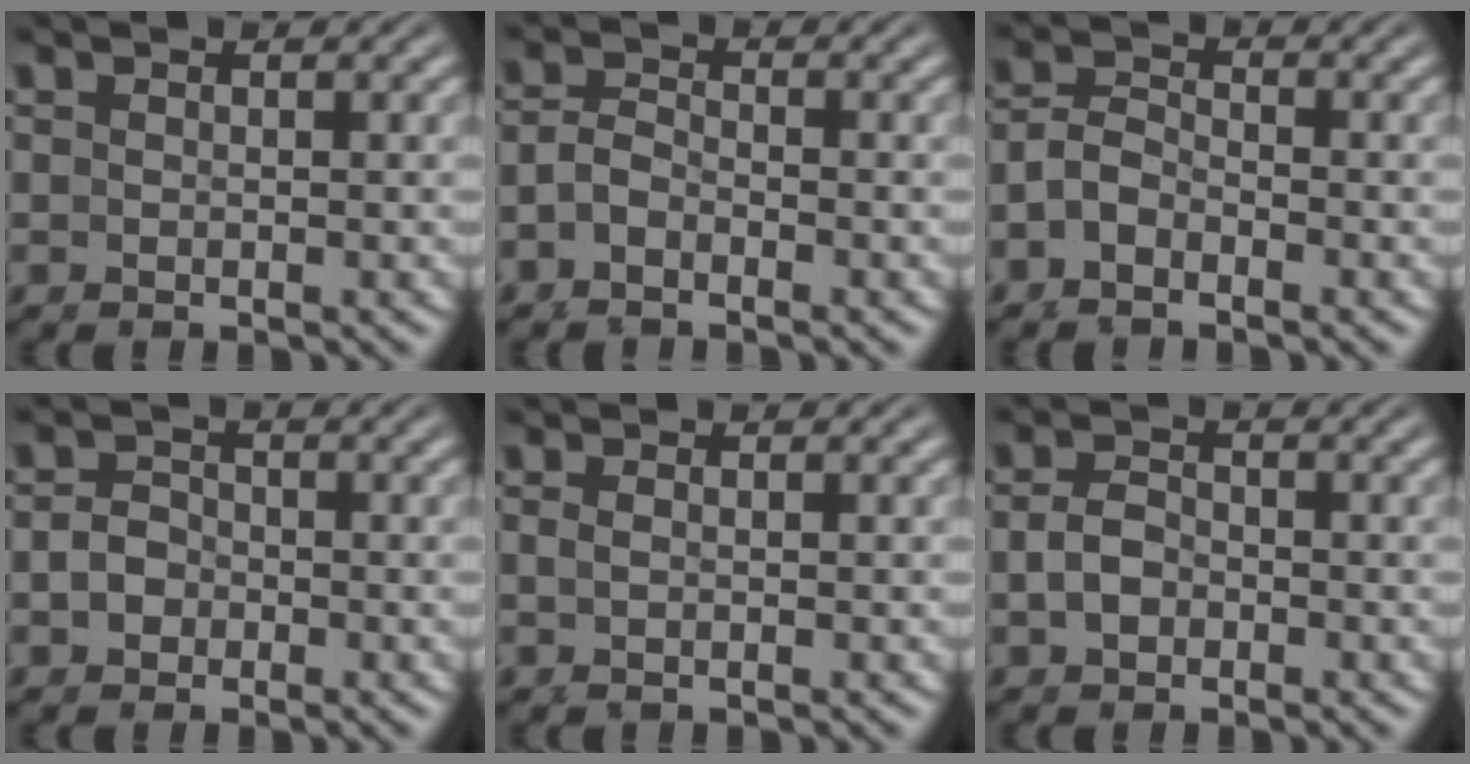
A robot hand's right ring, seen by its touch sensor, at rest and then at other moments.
{"total": 3.1, "force": [-1.3, 2.3, 1.6], "torque": [-0.041, -0.011, -0.022]}
{"total": 4.6, "force": [-1.7, 3.7, 2.0], "torque": [-0.049, -0.012, -0.032]}
{"total": 2.2, "force": [-0.8, 2.0, 0.6], "torque": [-0.015, -0.004, -0.015]}
{"total": 0.9, "force": [-0.1, -0.7, 0.5], "torque": [-0.012, -0.008, 0.005]}
{"total": 1.7, "force": [-0.6, 1.3, 0.9], "torque": [-0.024, -0.005, -0.007]}